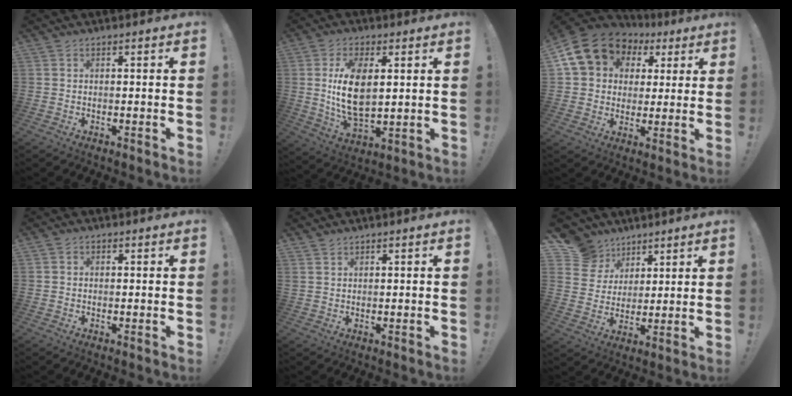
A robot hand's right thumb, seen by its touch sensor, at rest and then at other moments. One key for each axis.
{"total": 13.9, "fx": 2.4, "fy": 7.4, "fz": 11.5, "tx": -0.213, "ty": -0.014, "tz": 0.039}
{"total": 15.5, "fx": 6.4, "fy": 12.2, "fz": 7.0, "tx": -0.113, "ty": -0.023, "tz": 0.134}
{"total": 0.9, "fx": -0.2, "fy": 0.8, "fz": 0.3, "tx": 0.000, "ty": 0.001, "tz": -0.005}
{"total": 1.4, "fx": 1.1, "fy": 0.7, "fz": 0.5, "tx": -0.002, "ty": -0.005, "tz": 0.021}
{"total": 11.5, "fx": 6.9, "fy": 8.9, "fz": 2.5, "tx": -0.040, "ty": -0.044, "tz": 0.139}